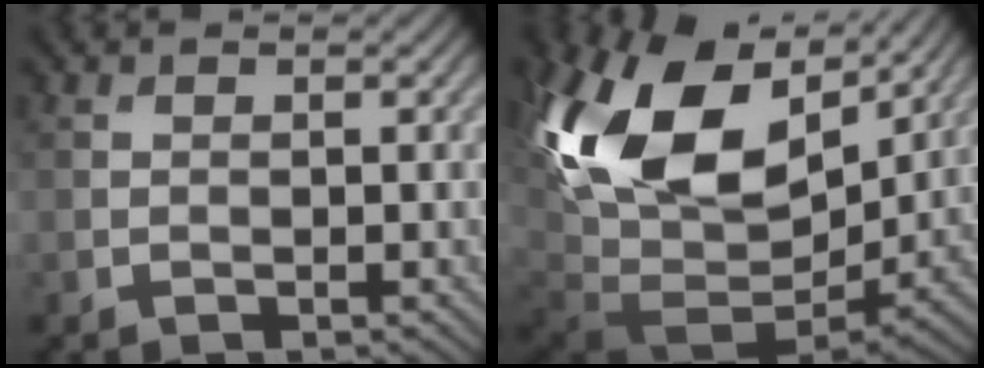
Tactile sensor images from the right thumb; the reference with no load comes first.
{"total": 21.0, "force": [7.4, 13.4, 14.4], "torque": [-0.305, 0.026, 0.142]}